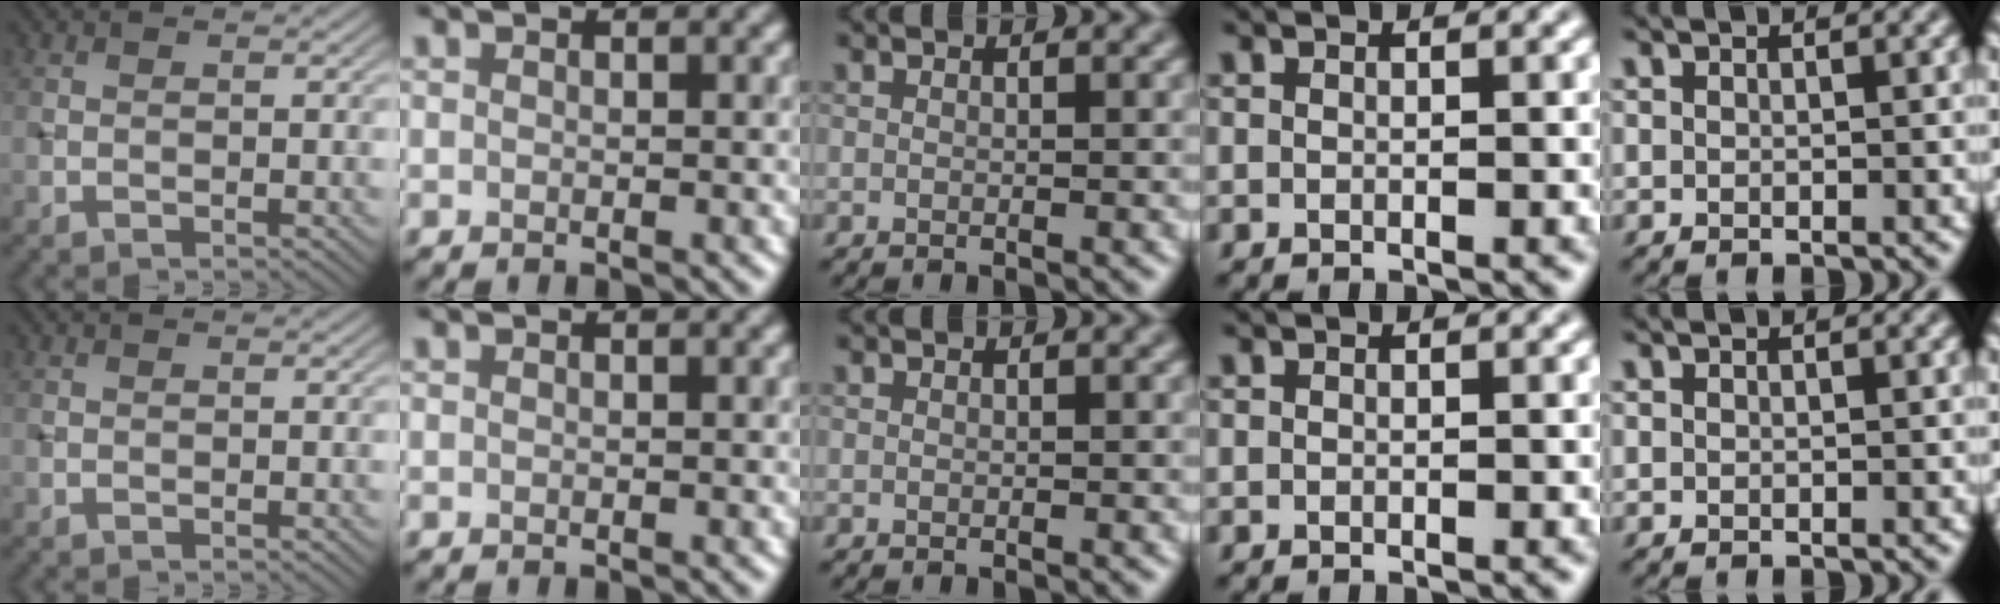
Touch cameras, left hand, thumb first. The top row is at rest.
{}